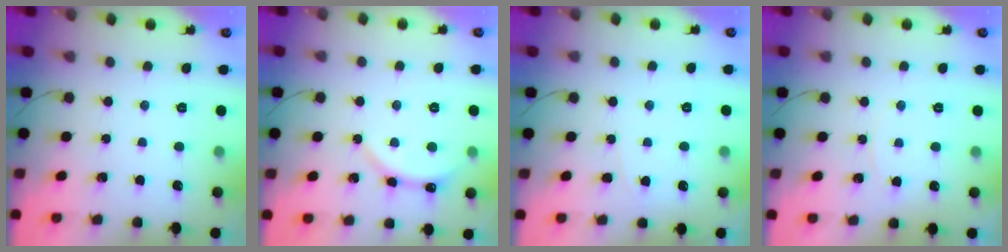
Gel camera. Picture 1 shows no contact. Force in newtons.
{"total": 4.4, "press": 4.0, "slide": 1.8}
{"total": 3.3, "press": 3.3, "slide": 0.5}
{"total": 3.0, "press": 3.0, "slide": 0.4}